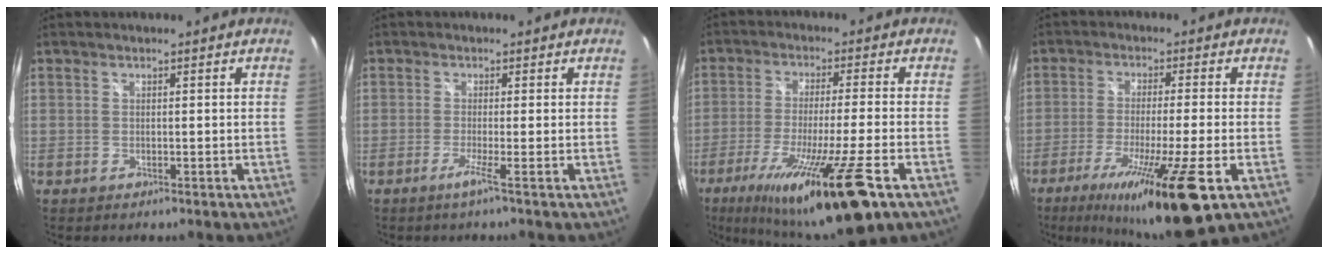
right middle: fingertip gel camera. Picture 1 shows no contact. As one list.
[{"total": 2.1, "force": [-1.1, -1.0, 1.5], "torque": [-0.034, -0.008, -0.030]}, {"total": 18.6, "force": [-10.2, 0.5, 15.5], "torque": [-0.291, -0.061, -0.169]}, {"total": 16.0, "force": [-8.0, 0.7, 13.9], "torque": [-0.262, -0.049, -0.133]}]